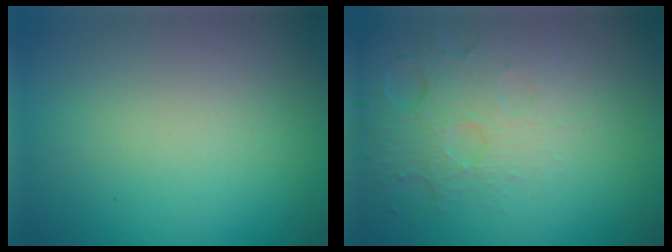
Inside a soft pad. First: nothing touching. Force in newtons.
{"total": 4.9, "press": 3.2, "slide": 3.6}